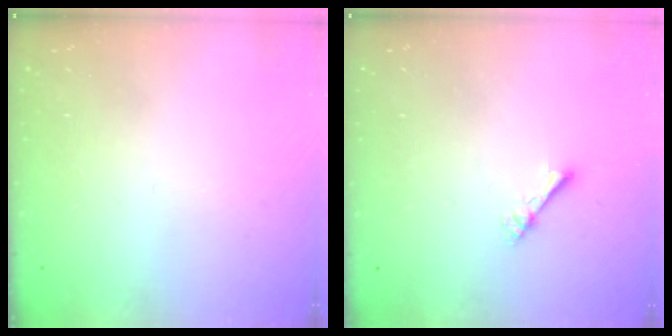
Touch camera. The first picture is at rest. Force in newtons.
{"total": 2.4, "press": 2.4, "slide": 0.2}